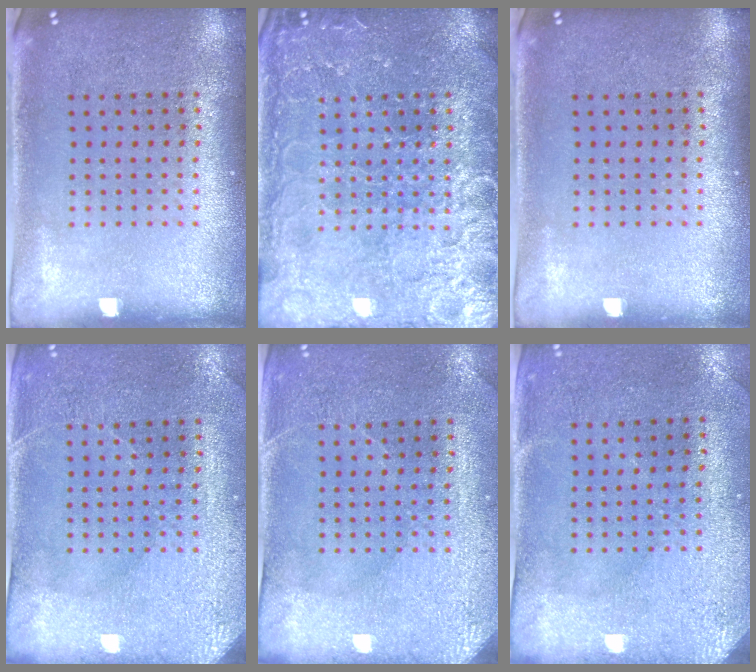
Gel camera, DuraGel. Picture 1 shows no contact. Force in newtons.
{"total": 4.1, "press": 4.0, "slide": 0.4}
{"total": 0.0}
{"total": 2.9, "press": 2.7, "slide": 1.0}
{"total": 2.9, "press": 2.7, "slide": 1.0}
{"total": 3.0, "press": 2.3, "slide": 1.9}